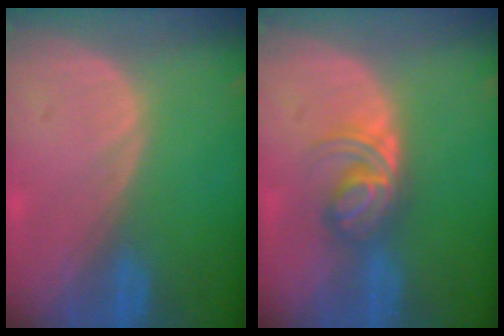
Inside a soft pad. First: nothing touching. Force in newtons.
{"total": 5.9, "press": 5.2, "slide": 2.9}